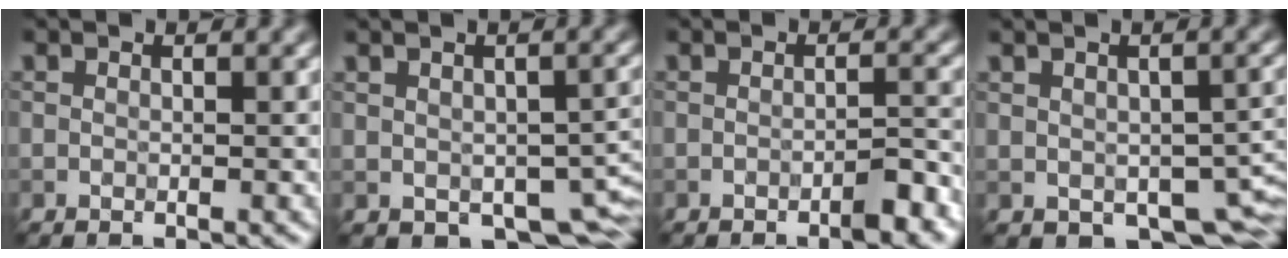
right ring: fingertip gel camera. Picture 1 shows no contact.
{"total": 4.5, "force": [-2.0, 2.3, 3.3], "torque": [-0.062, -0.016, 0.005]}
{"total": 2.4, "force": [-2.2, -0.2, 1.1], "torque": [-0.019, 0.002, -0.013]}
{"total": 5.0, "force": [-2.1, 2.6, 3.7], "torque": [-0.069, -0.020, 0.004]}